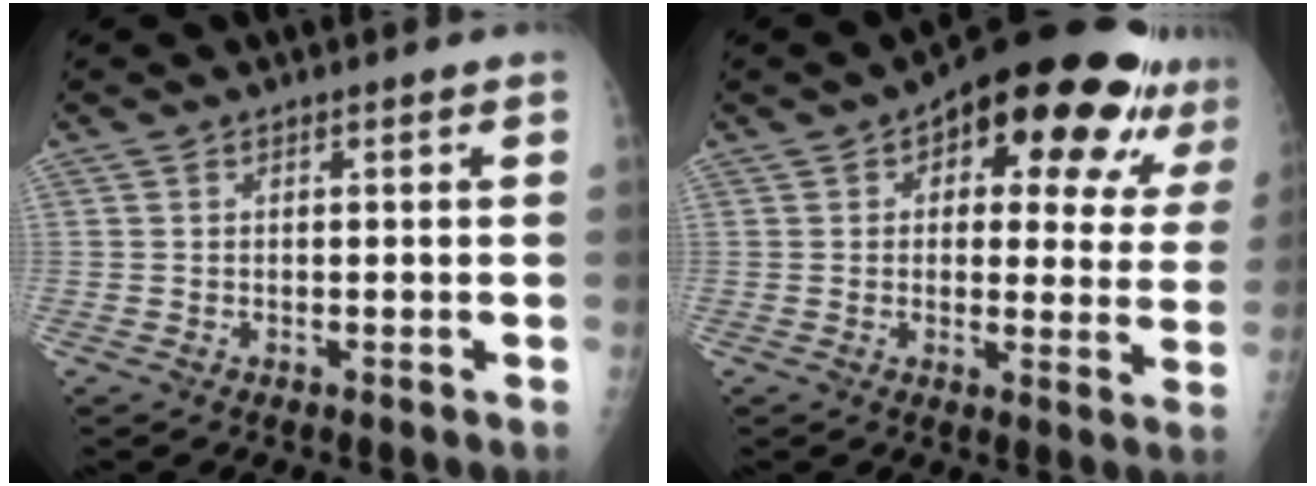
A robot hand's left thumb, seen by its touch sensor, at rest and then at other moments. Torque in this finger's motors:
{"motor_torque": [0.46, 0.62, 0.21, 0.20, 0.20]}